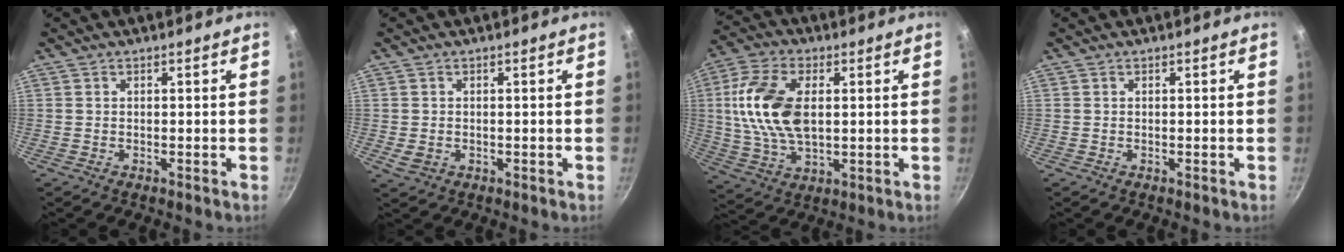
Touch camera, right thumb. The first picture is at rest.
{"total": 2.5, "force": [-0.4, 2.1, 1.4], "torque": [-0.024, -0.002, -0.004]}
{"total": 15.4, "force": [2.2, 8.8, 12.5], "torque": [-0.235, 0.001, 0.039]}
{"total": 0.0}